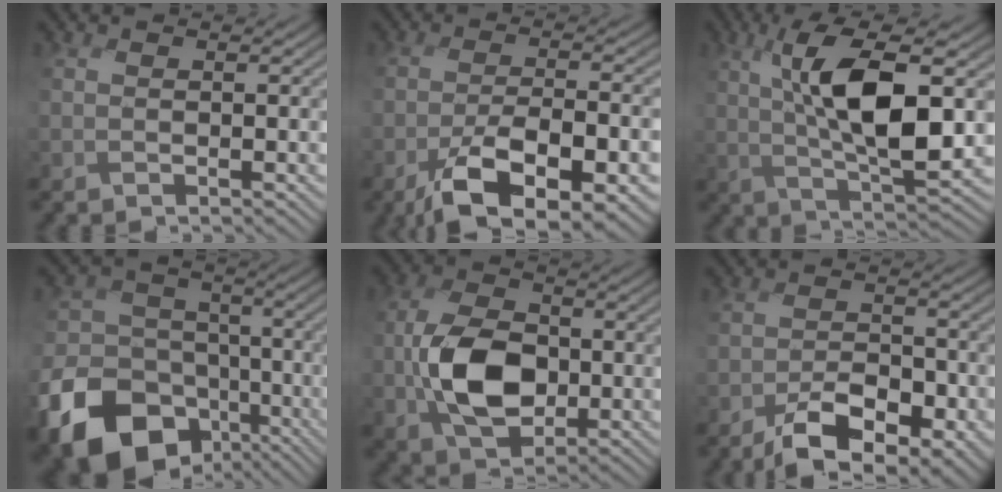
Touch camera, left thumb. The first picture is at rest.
{"total": 11.1, "force": [-6.6, 3.9, 8.0], "torque": [-0.142, -0.014, -0.110]}
{"total": 10.6, "force": [2.0, 3.5, 9.8], "torque": [-0.180, -0.001, 0.031]}
{"total": 21.3, "force": [-11.9, 16.0, 7.4], "torque": [-0.177, -0.084, -0.195]}
{"total": 9.1, "force": [-2.0, 5.9, 6.6], "torque": [-0.147, -0.002, -0.046]}
{"total": 7.1, "force": [-4.6, 3.2, 4.2], "torque": [-0.070, -0.007, -0.084]}